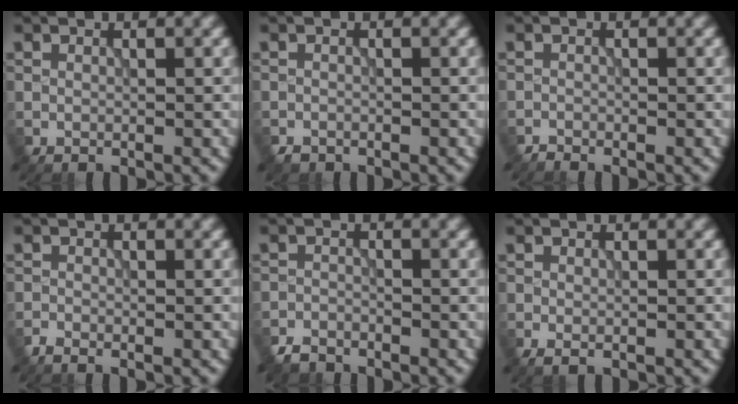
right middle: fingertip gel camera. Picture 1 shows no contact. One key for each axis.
{"total": 1.0, "fx": -0.8, "fy": 0.4, "fz": 0.0, "tx": 0.002, "ty": -0.003, "tz": -0.017}
{"total": 0.8, "fx": -0.8, "fy": 0.0, "fz": -0.1, "tx": 0.004, "ty": -0.001, "tz": -0.019}
{"total": 0.8, "fx": -0.8, "fy": 0.1, "fz": 0.2, "tx": -0.004, "ty": -0.002, "tz": -0.020}
{"total": 2.4, "fx": -2.2, "fy": 0.8, "fz": 0.3, "tx": -0.005, "ty": -0.003, "tz": -0.049}
{"total": 0.8, "fx": -0.3, "fy": 0.4, "fz": 0.6, "tx": -0.014, "ty": -0.005, "tz": -0.006}